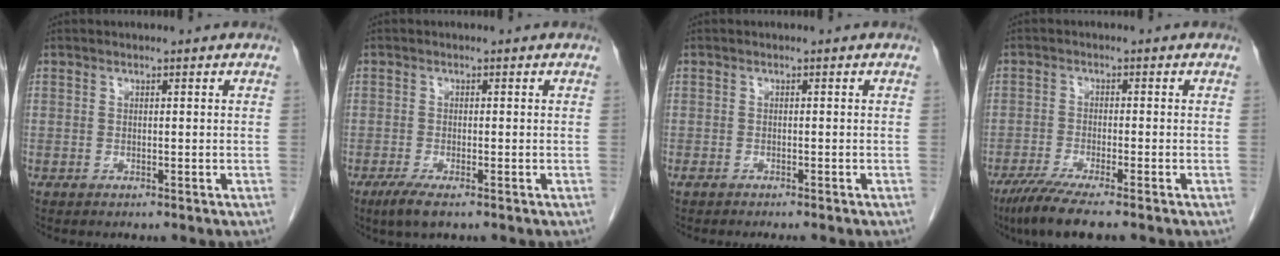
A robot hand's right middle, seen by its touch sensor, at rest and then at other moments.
{"total": 3.2, "force": [-2.0, 0.5, 2.4], "torque": [-0.052, -0.009, -0.037]}
{"total": 3.8, "force": [-3.2, 0.7, 1.9], "torque": [-0.022, -0.007, -0.041]}
{"total": 6.5, "force": [-4.9, -0.1, 4.3], "torque": [-0.074, -0.018, -0.085]}